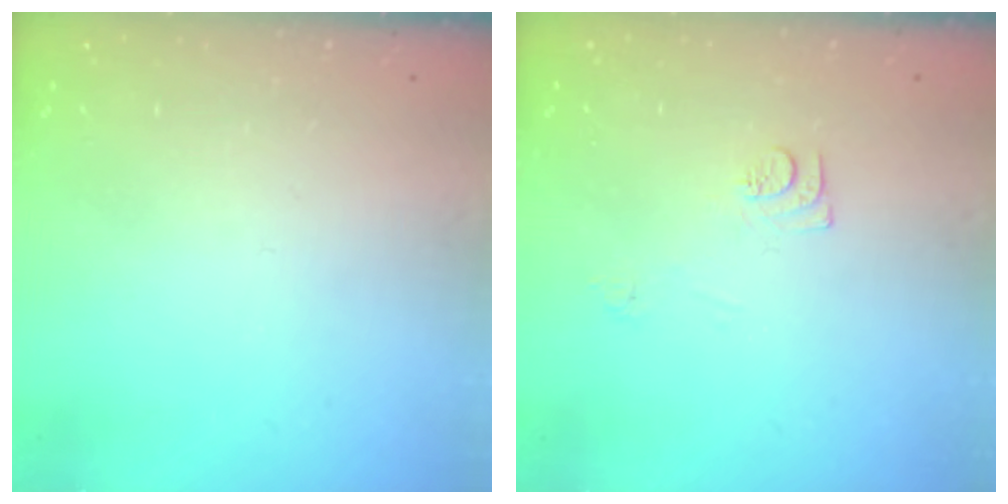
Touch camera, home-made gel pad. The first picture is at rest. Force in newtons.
{"total": 7.7, "press": 7.7, "slide": 0.8}